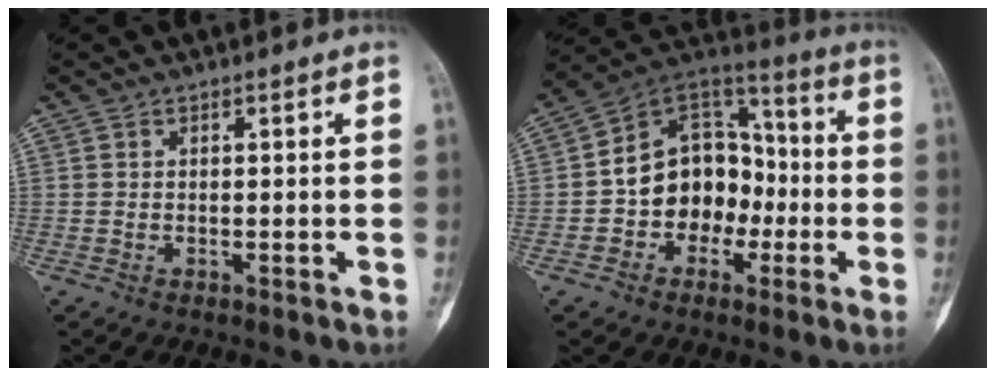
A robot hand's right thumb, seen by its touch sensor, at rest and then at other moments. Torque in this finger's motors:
{"motor_torque": [-0.14, 0.59, 1.14, -0.97, 0.25]}